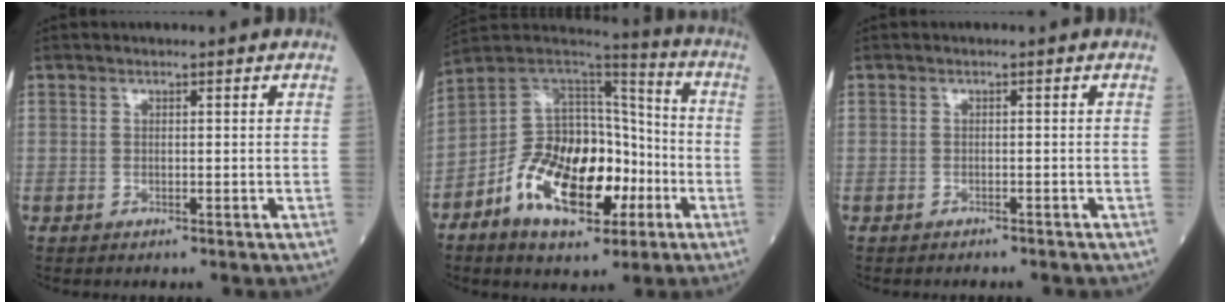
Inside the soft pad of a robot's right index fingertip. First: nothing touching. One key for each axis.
{"total": 18.8, "fx": -6.9, "fy": 9.2, "fz": 14.9, "tx": -0.276, "ty": 0.015, "tz": -0.111}
{"total": 2.5, "fx": -2.3, "fy": 0.8, "fz": 0.7, "tx": -0.018, "ty": -0.004, "tz": -0.025}